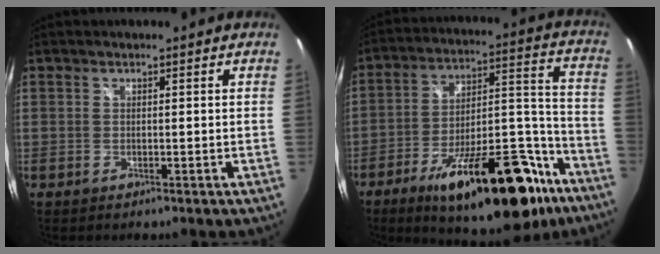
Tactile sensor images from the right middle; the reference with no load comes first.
{"total": 28.3, "force": [-17.8, 10.1, 19.6], "torque": [-0.288, 0.013, -0.258]}